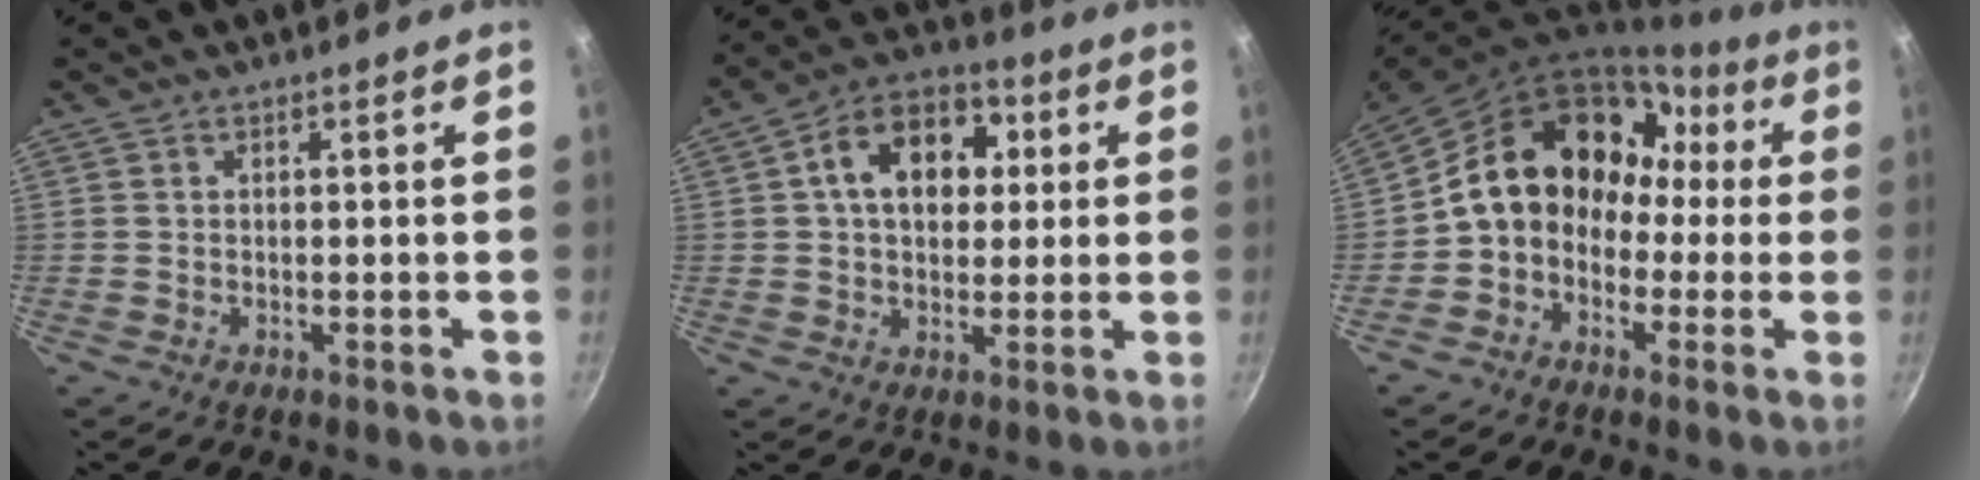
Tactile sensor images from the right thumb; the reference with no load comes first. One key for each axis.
{"total": 13.8, "fx": 3.0, "fy": 9.6, "fz": 9.4, "tx": -0.108, "ty": 0.016, "tz": 0.032}
{"total": 16.1, "fx": 0.1, "fy": 12.9, "fz": 9.6, "tx": -0.124, "ty": 0.069, "tz": -0.011}